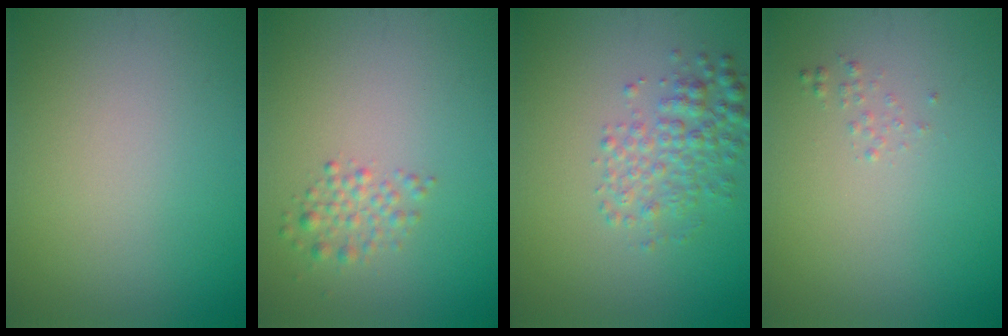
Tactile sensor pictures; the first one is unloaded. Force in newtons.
{"total": 1.7, "press": 1.7, "slide": 0.1}
{"total": 3.3, "press": 3.3, "slide": 0.1}
{"total": 0.6, "press": 0.6, "slide": 0.1}